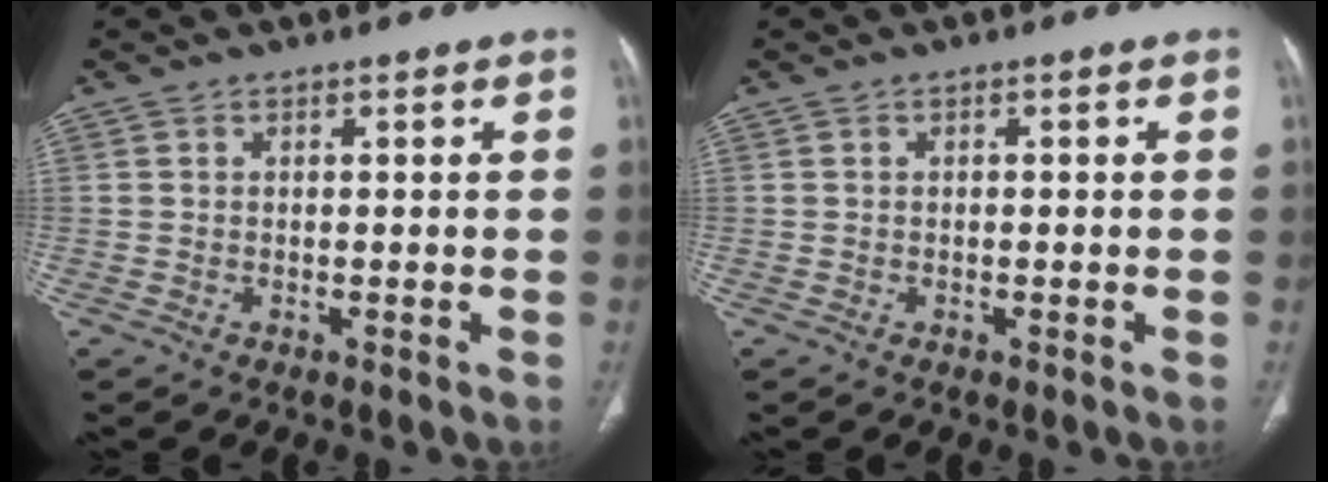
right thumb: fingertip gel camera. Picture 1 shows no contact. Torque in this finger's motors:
{"motor_torque": [-0.01, -0.16, -0.51, 0.32, 0.00]}